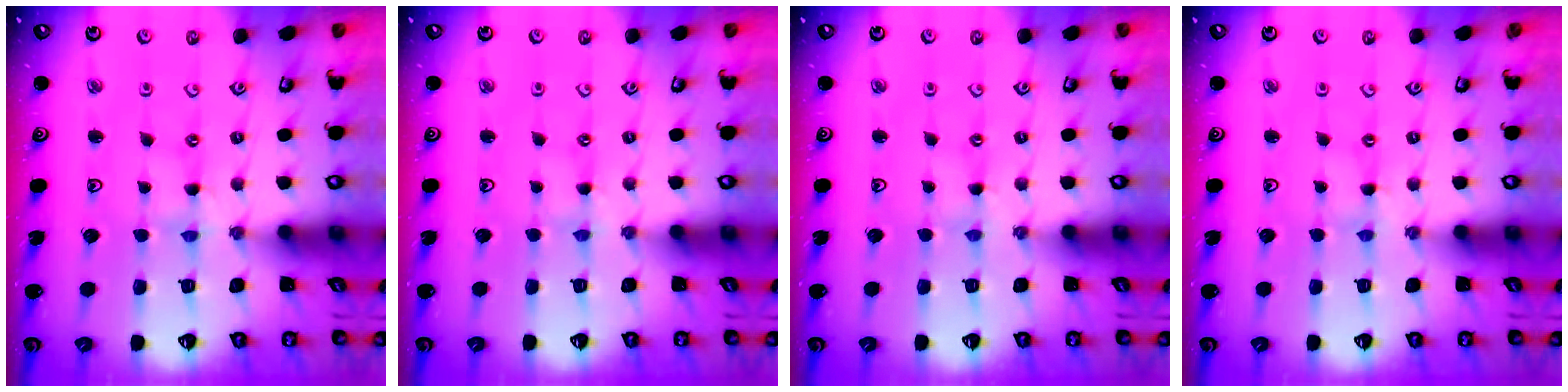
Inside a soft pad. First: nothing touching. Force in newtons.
{"total": 1.3, "press": 1.2, "slide": 0.3}
{"total": 1.3, "press": 1.2, "slide": 0.2}
{"total": 0.0}